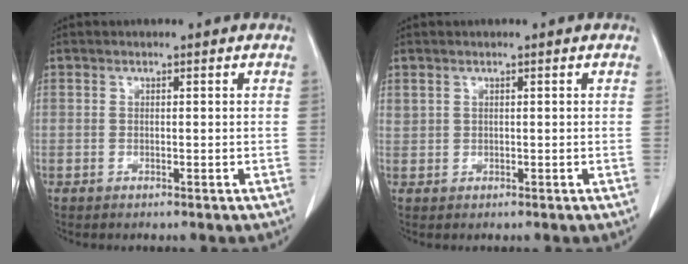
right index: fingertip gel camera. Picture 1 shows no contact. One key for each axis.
{"total": 0.8, "fx": 0.5, "fy": 0.5, "fz": 0.2, "tx": -0.004, "ty": 0.013, "tz": 0.014}